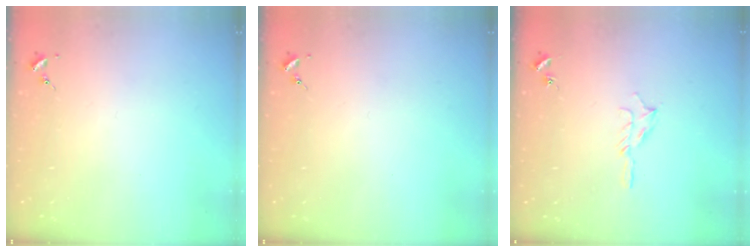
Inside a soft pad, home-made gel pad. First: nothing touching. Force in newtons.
{"total": 0.0}
{"total": 5.8, "press": 5.7, "slide": 0.8}